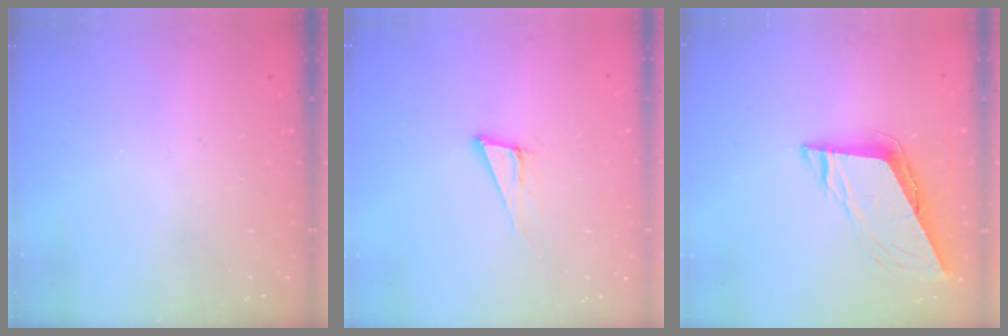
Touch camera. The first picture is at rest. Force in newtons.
{"total": 6.8, "press": 6.2, "slide": 2.8}
{"total": 8.1, "press": 8.1, "slide": 0.3}